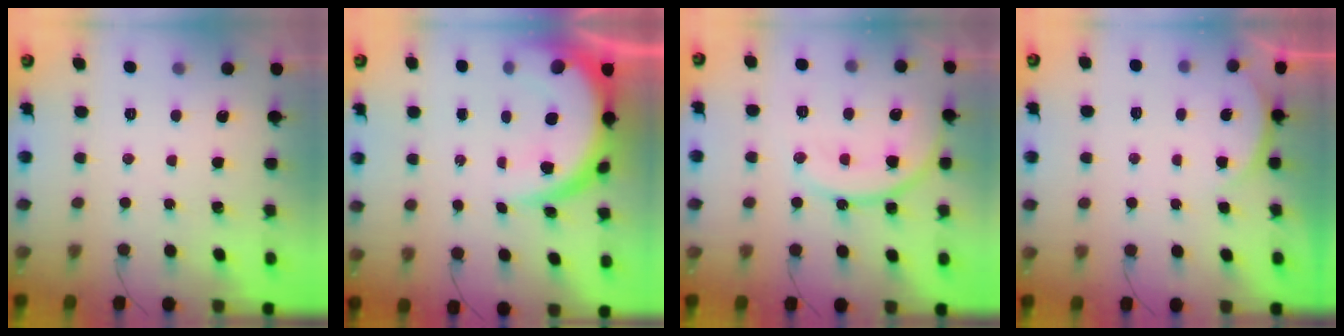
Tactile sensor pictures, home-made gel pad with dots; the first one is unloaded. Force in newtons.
{"total": 11.6, "press": 11.5, "slide": 1.0}
{"total": 15.4, "press": 15.2, "slide": 1.8}
{"total": 2.8, "press": 2.1, "slide": 1.7}